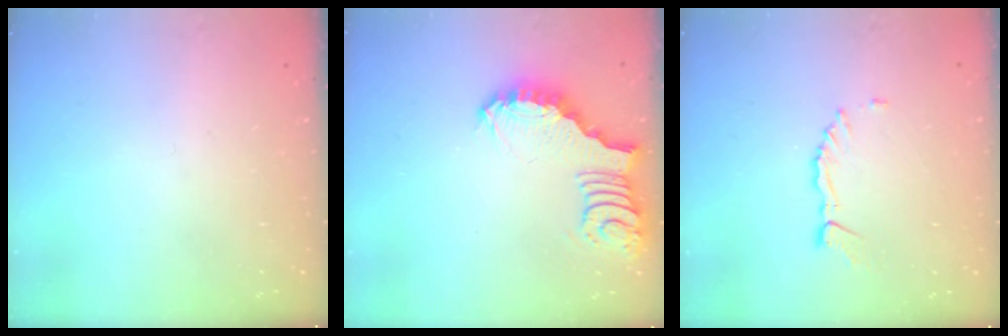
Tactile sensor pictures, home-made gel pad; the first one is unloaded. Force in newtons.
{"total": 3.2, "press": 3.2, "slide": 0.5}
{"total": 2.9, "press": 2.9, "slide": 0.3}